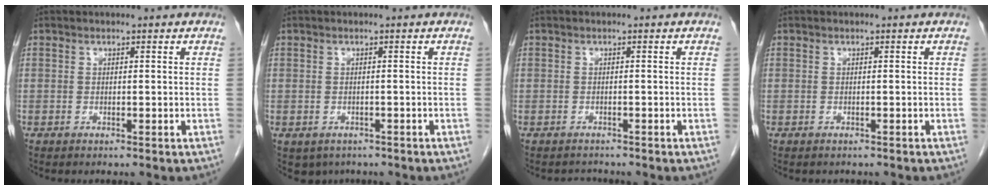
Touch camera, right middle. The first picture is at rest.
{"total": 3.2, "force": [-2.1, 2.2, 0.7], "torque": [-0.006, 0.003, -0.024]}
{"total": 1.3, "force": [-1.2, 0.4, -0.4], "torque": [0.002, -0.004, -0.018]}
{"total": 1.4, "force": [-1.2, 0.7, 0.3], "torque": [-0.013, -0.001, -0.014]}